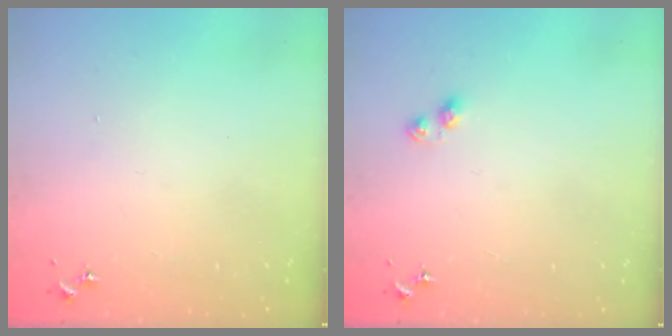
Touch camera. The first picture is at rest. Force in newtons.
{"total": 4.5, "press": 4.4, "slide": 0.6}